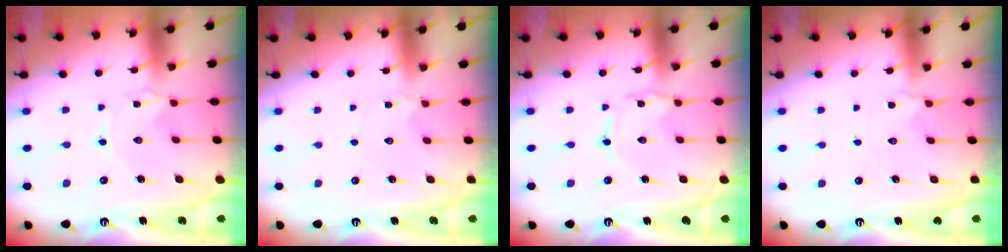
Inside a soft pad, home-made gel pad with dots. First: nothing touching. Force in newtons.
{"total": 2.6, "press": 2.5, "slide": 0.4}
{"total": 1.2, "press": 1.2, "slide": 0.1}
{"total": 2.1, "press": 2.0, "slide": 0.8}